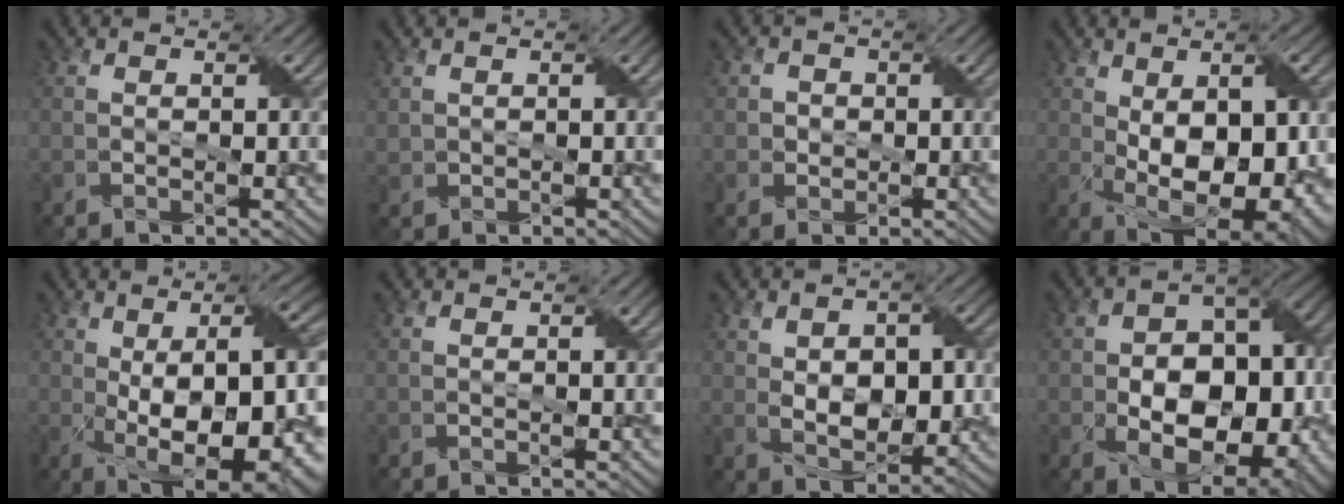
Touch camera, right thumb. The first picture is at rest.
{"total": 1.1, "force": [0.7, 0.8, 0.3], "torque": [-0.014, 0.001, 0.020]}
{"total": 2.9, "force": [0.6, 2.7, 0.6], "torque": [-0.019, -0.003, 0.005]}
{"total": 13.7, "force": [-0.3, 7.6, 11.4], "torque": [-0.191, -0.020, 0.011]}
{"total": 15.4, "force": [-2.0, 6.9, 13.6], "torque": [-0.213, -0.016, -0.014]}
{"total": 0.0}
{"total": 8.1, "force": [0.5, 4.9, 6.4], "torque": [-0.111, -0.006, 0.012]}
{"total": 13.1, "force": [-2.8, 8.6, 9.5], "torque": [-0.141, -0.011, -0.044]}